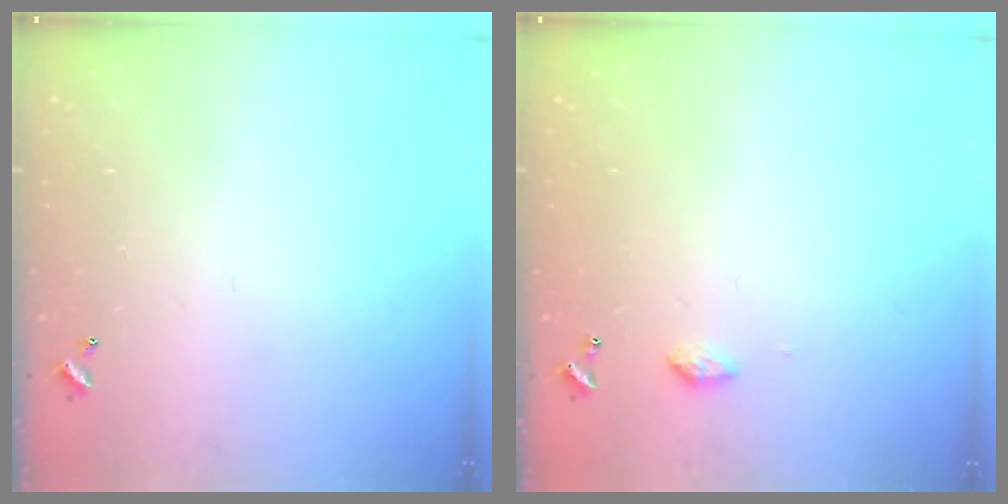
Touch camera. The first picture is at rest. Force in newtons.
{"total": 4.1, "press": 4.1, "slide": 0.6}